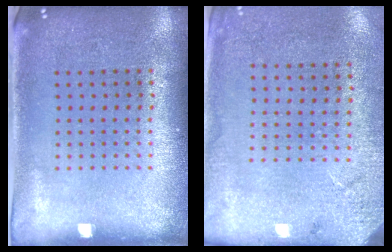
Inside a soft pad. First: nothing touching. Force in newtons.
{"total": 2.6, "press": 2.3, "slide": 1.2}